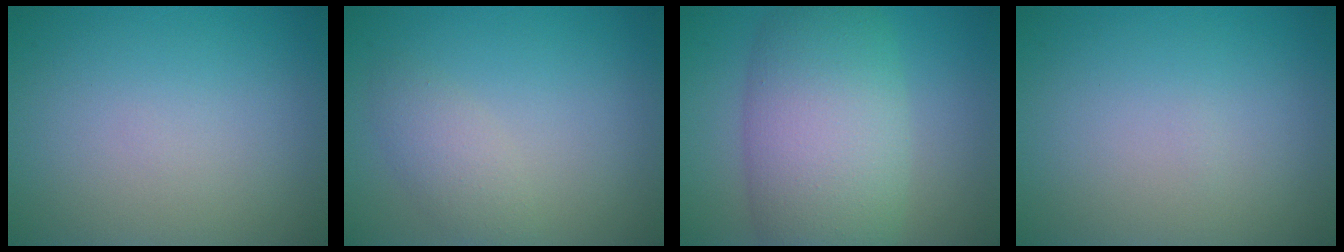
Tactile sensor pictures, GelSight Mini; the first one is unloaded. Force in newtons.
{"total": 2.1, "press": 2.1, "slide": 0.1}
{"total": 9.7, "press": 9.7, "slide": 0.7}
{"total": 0.0}